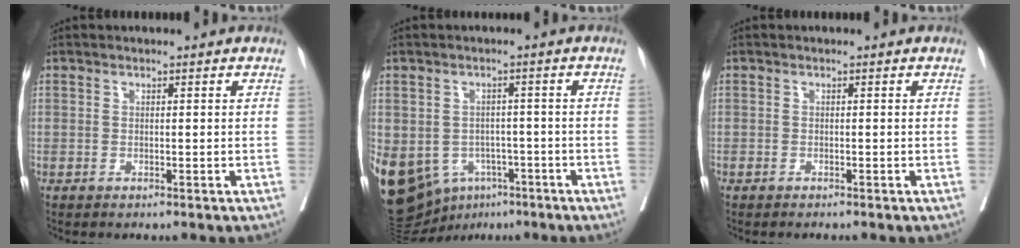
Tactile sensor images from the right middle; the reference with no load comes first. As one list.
[{"total": 23.1, "force": [-10.0, 17.8, 10.9], "torque": [-0.335, -0.012, -0.134]}, {"total": 1.0, "force": [-0.9, 0.1, 0.4], "torque": [-0.007, -0.001, -0.014]}]